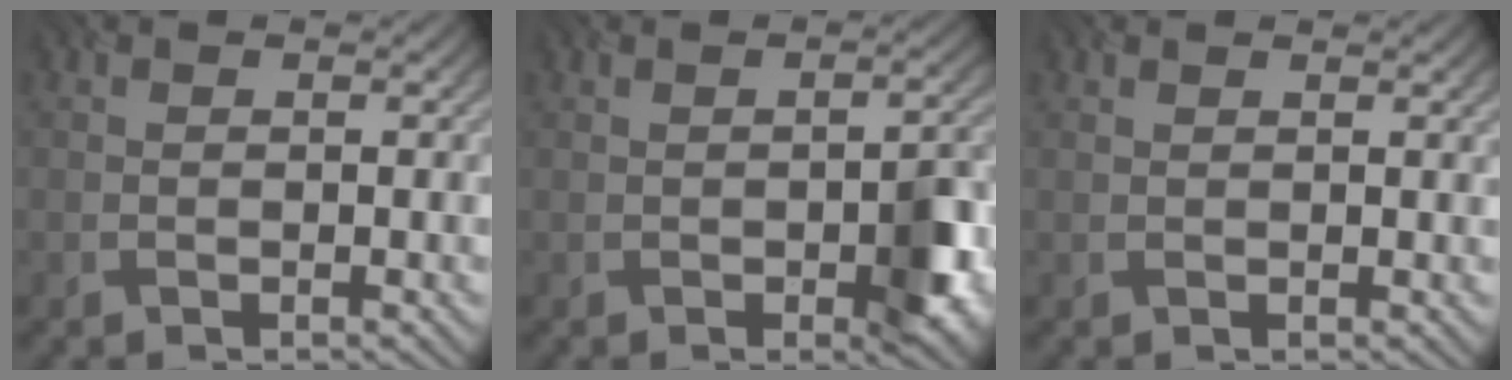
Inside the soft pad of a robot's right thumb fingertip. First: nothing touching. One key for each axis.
{"total": 5.4, "fx": -1.3, "fy": 2.4, "fz": 4.7, "tx": -0.065, "ty": -0.007, "tz": -0.013}
{"total": 0.7, "fx": 0.6, "fy": 0.0, "fz": 0.4, "tx": -0.007, "ty": 0.000, "tz": 0.011}